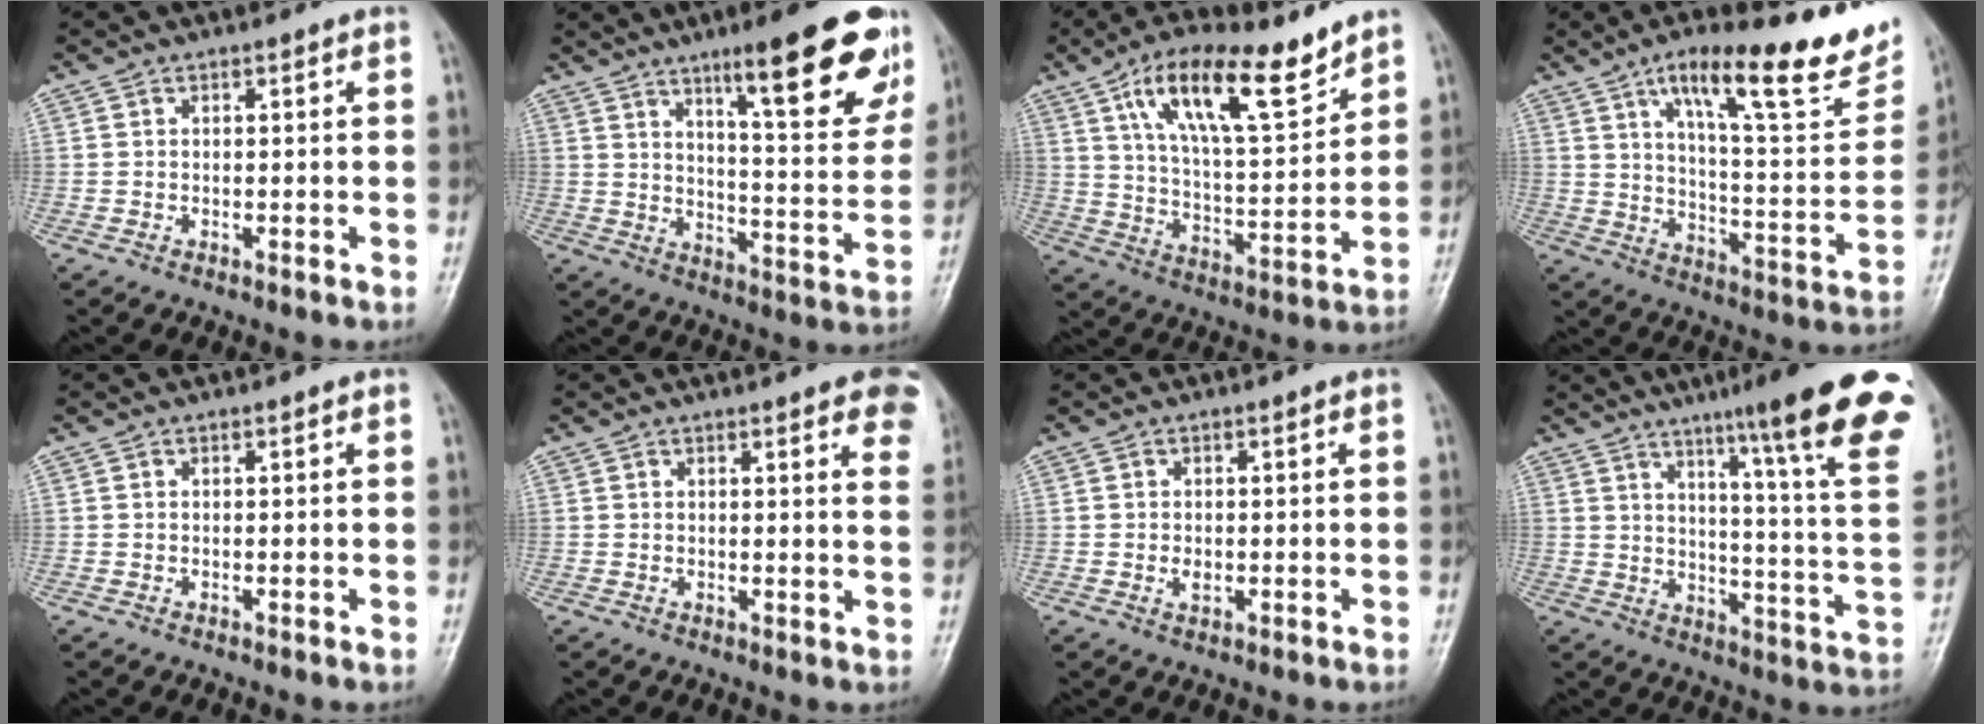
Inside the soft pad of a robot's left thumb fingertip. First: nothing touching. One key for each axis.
{"total": 19.8, "fx": 11.9, "fy": 4.3, "fz": 15.2, "tx": -0.166, "ty": -0.055, "tz": 0.173}
{"total": 17.3, "fx": 10.5, "fy": 5.7, "fz": 12.4, "tx": -0.186, "ty": -0.048, "tz": 0.189}
{"total": 23.4, "fx": 14.6, "fy": 6.1, "fz": 17.2, "tx": -0.210, "ty": -0.049, "tz": 0.225}
{"total": 0.0}
{"total": 10.1, "fx": 6.2, "fy": 2.5, "fz": 7.6, "tx": -0.066, "ty": -0.016, "tz": 0.059}
{"total": 1.6, "fx": -0.1, "fy": 1.1, "fz": 1.1, "tx": -0.017, "ty": -0.002, "tz": -0.001}
{"total": 25.1, "fx": 15.3, "fy": 2.2, "fz": 19.7, "tx": -0.246, "ty": -0.072, "tz": 0.201}